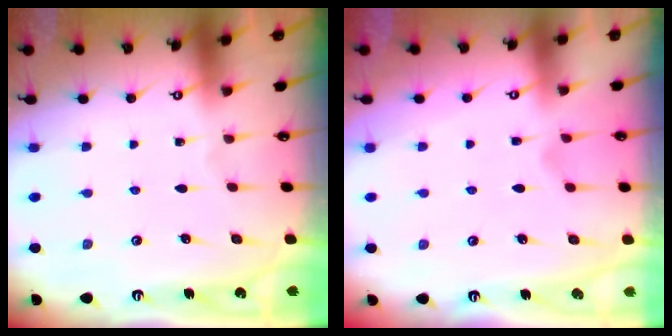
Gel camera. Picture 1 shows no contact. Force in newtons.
{"total": 1.2, "press": 0.3, "slide": 1.1}